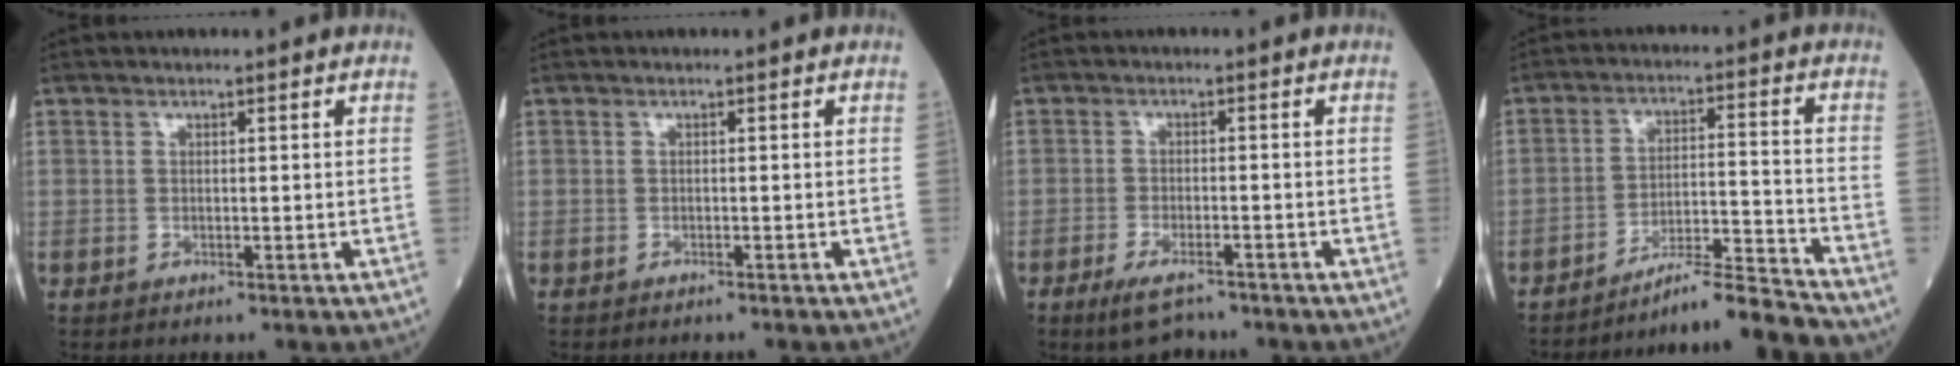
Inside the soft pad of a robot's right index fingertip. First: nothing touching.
{"total": 1.2, "force": [-1.0, -0.1, 0.6], "torque": [-0.009, 0.001, -0.011]}
{"total": 4.4, "force": [-3.4, 1.2, 2.6], "torque": [-0.056, -0.005, -0.054]}
{"total": 9.5, "force": [-9.1, -1.9, 1.8], "torque": [-0.021, 0.018, -0.154]}